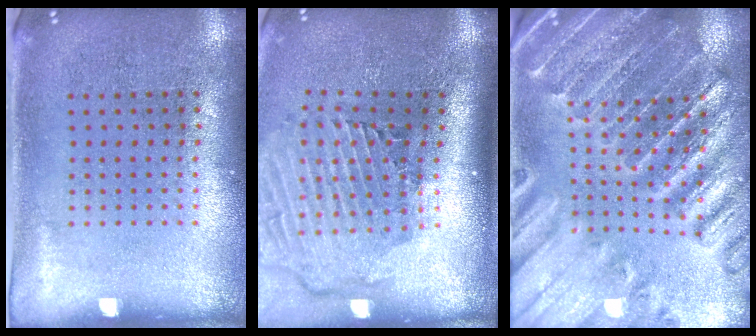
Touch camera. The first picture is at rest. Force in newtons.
{"total": 3.0, "press": 2.1, "slide": 2.1}
{"total": 2.8, "press": 2.8, "slide": 0.4}